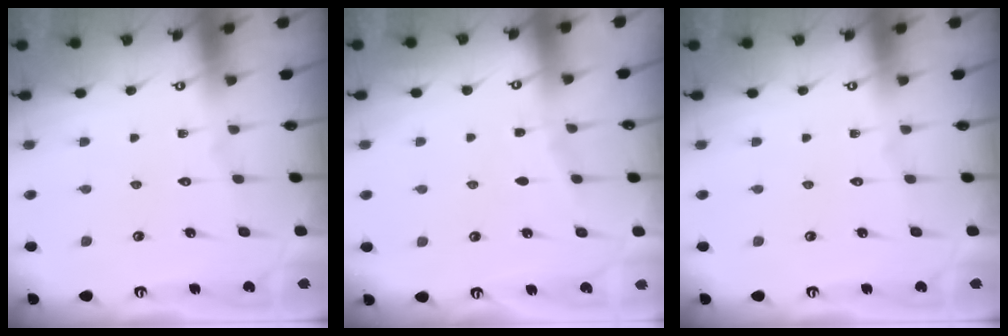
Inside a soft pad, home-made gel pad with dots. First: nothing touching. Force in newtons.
{"total": 3.2, "press": 3.2, "slide": 0.4}
{"total": 0.0}